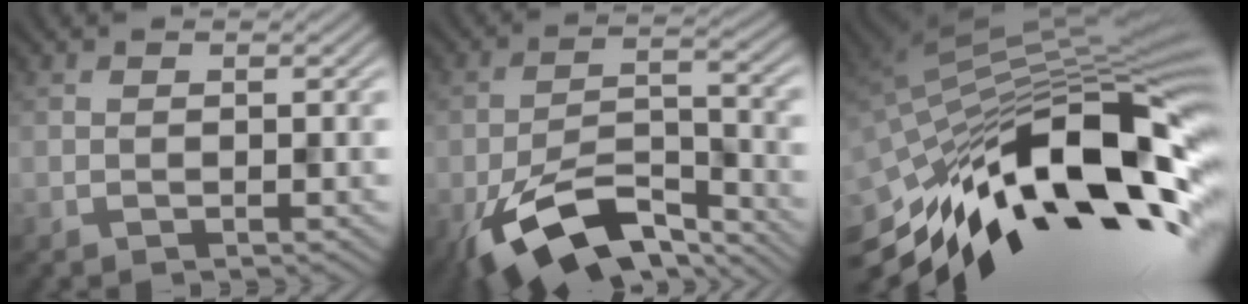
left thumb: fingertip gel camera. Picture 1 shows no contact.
{"total": 12.5, "force": [-7.8, 5.0, 8.4], "torque": [-0.167, -0.019, -0.144]}
{"total": 17.4, "force": [-7.3, 6.8, 14.3], "torque": [-0.256, -0.010, -0.136]}